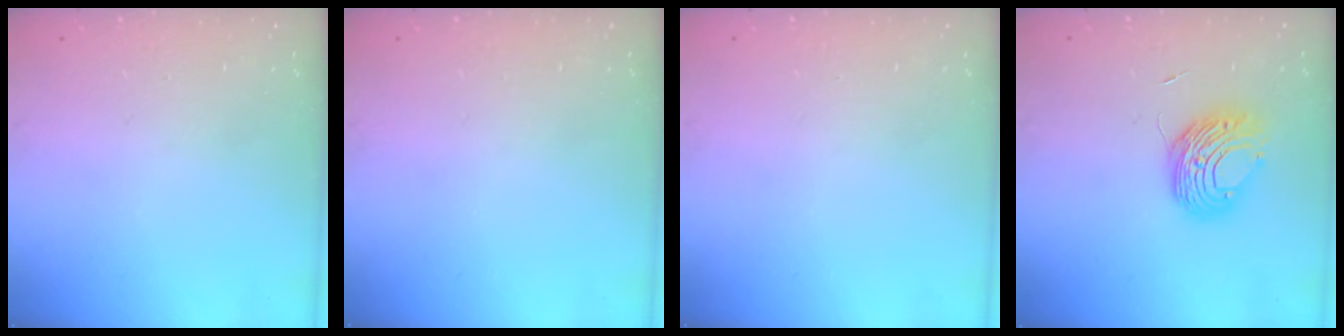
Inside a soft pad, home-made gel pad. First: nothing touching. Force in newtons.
{"total": 0.0}
{"total": 0.0}
{"total": 9.1, "press": 9.1, "slide": 0.4}